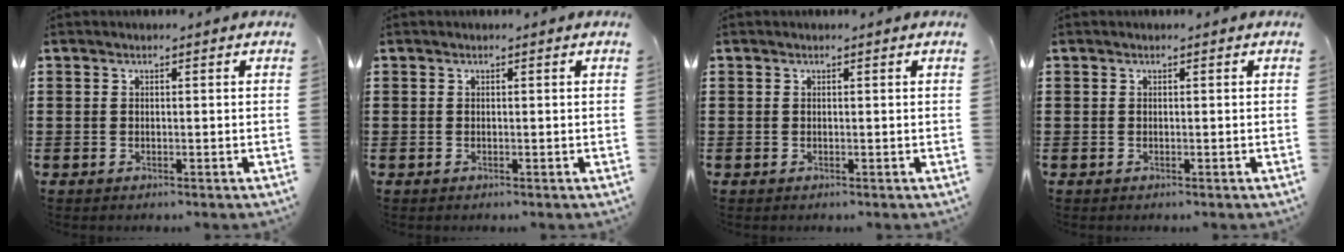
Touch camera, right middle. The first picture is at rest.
{"total": 0.0}
{"total": 0.0}
{"total": 0.0}